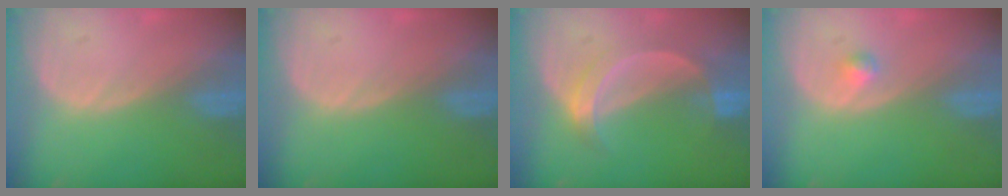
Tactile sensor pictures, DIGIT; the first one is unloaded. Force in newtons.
{"total": 0.0}
{"total": 5.0, "press": 5.0, "slide": 0.2}
{"total": 1.1, "press": 1.1, "slide": 0.1}